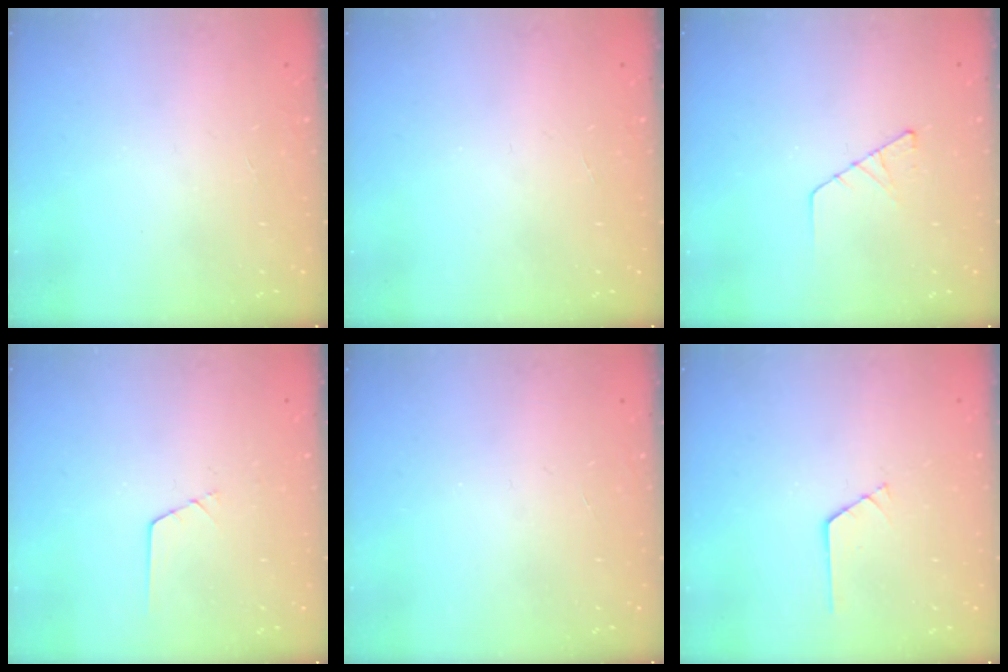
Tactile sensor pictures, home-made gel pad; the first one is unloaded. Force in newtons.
{"total": 0.0}
{"total": 4.1, "press": 4.1, "slide": 0.5}
{"total": 0.6, "press": 0.6, "slide": 0.2}
{"total": 0.0}
{"total": 0.7, "press": 0.7, "slide": 0.1}